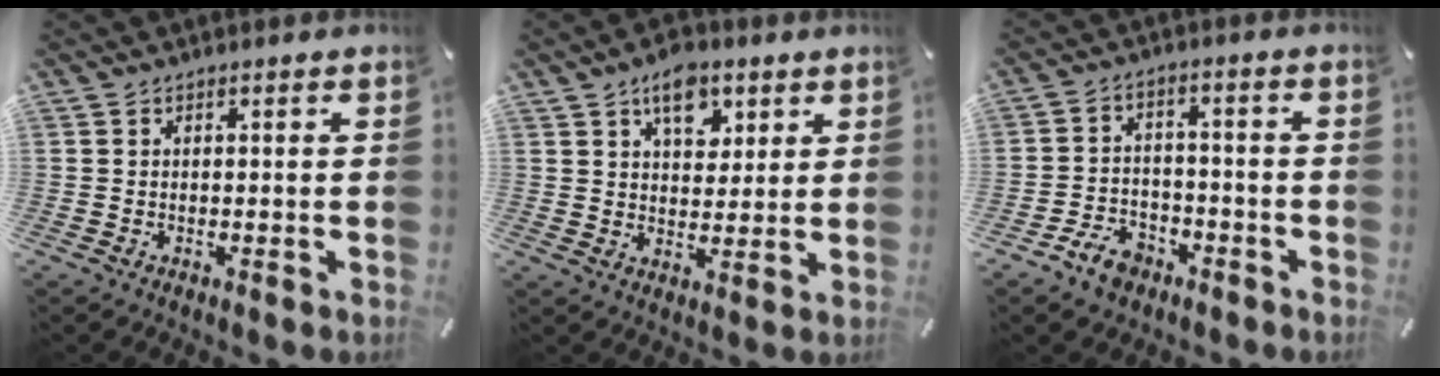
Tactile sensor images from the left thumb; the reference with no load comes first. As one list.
[{"total": 8.8, "force": [4.8, 5.7, 4.8], "torque": [-0.054, -0.018, 0.080]}, {"total": 7.3, "force": [-4.8, 4.8, 2.6], "torque": [-0.053, 0.031, -0.091]}]